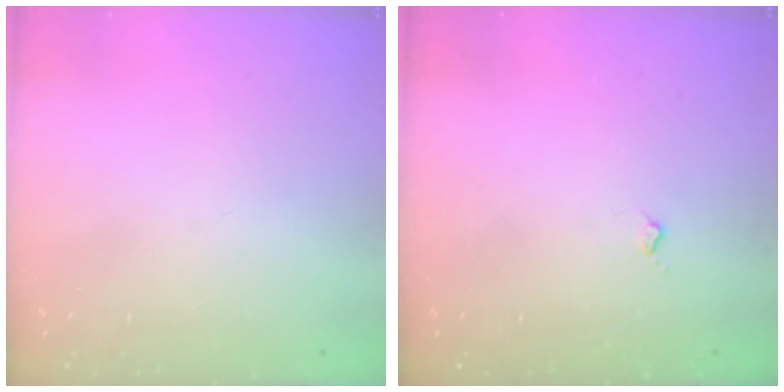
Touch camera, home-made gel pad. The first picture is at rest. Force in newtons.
{"total": 3.6, "press": 3.5, "slide": 0.5}